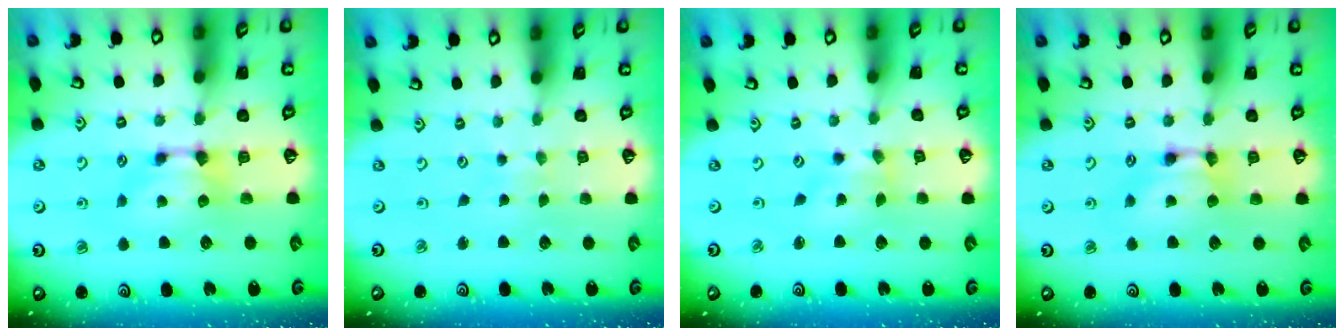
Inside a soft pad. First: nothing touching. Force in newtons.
{"total": 4.4, "press": 4.4, "slide": 0.2}
{"total": 1.7, "press": 1.3, "slide": 1.1}
{"total": 1.6, "press": 1.6, "slide": 0.1}